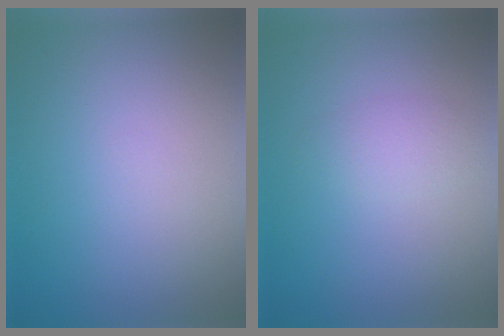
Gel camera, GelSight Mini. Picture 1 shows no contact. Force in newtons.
{"total": 1.8, "press": 1.8, "slide": 0.0}